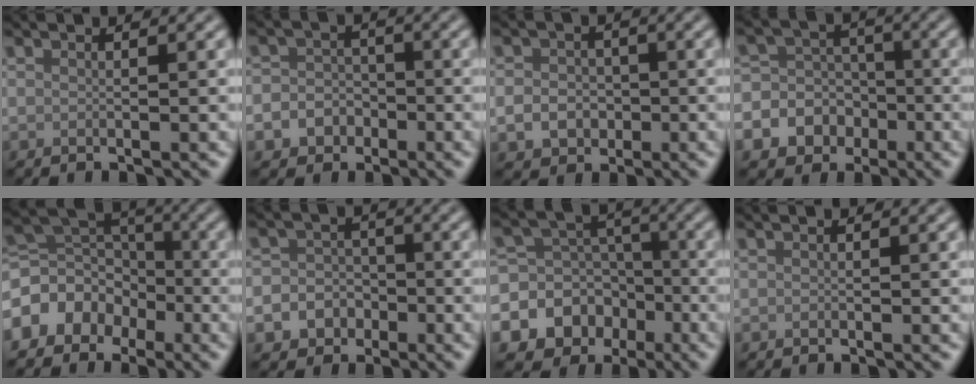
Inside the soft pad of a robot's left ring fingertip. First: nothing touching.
{"total": 4.0, "force": [-1.8, 3.4, 1.0], "torque": [0.020, 0.000, -0.042]}
{"total": 3.0, "force": [-0.8, 2.5, 1.4], "torque": [-0.018, -0.004, -0.017]}
{"total": 8.9, "force": [-3.4, 7.9, 2.2], "torque": [-0.041, -0.003, -0.079]}
{"total": 6.1, "force": [-3.4, 4.5, 2.2], "torque": [-0.037, 0.006, -0.082]}
{"total": 4.9, "force": [-2.3, 4.2, 1.0], "torque": [0.017, -0.002, -0.055]}
{"total": 15.1, "force": [-6.3, 13.1, 4.1], "torque": [-0.101, -0.028, -0.103]}
{"total": 0.0}